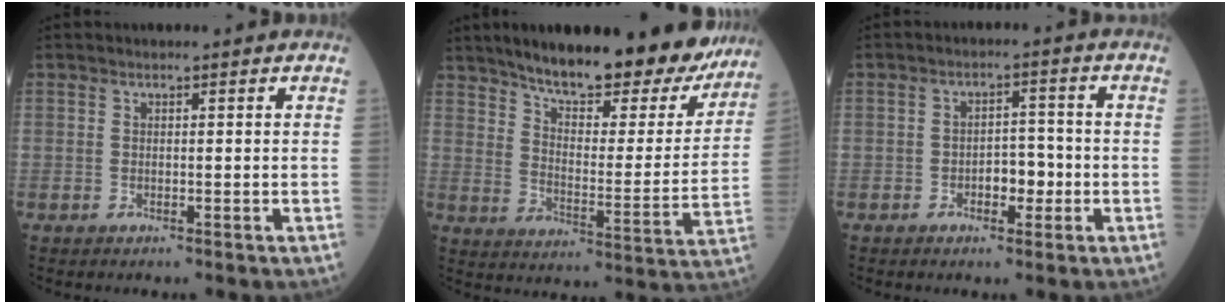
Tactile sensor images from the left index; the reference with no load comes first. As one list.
[{"total": 23.8, "force": [19.9, 5.7, 11.7], "torque": [-0.161, -0.024, 0.261]}, {"total": 3.9, "force": [-1.5, 2.0, 3.0], "torque": [-0.039, 0.006, -0.027]}]